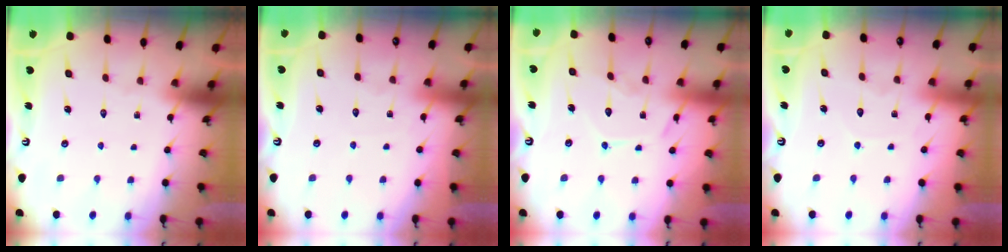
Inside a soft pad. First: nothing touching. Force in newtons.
{"total": 2.1, "press": 2.1, "slide": 0.2}
{"total": 10.9, "press": 10.9, "slide": 0.6}
{"total": 4.9, "press": 4.9, "slide": 0.5}